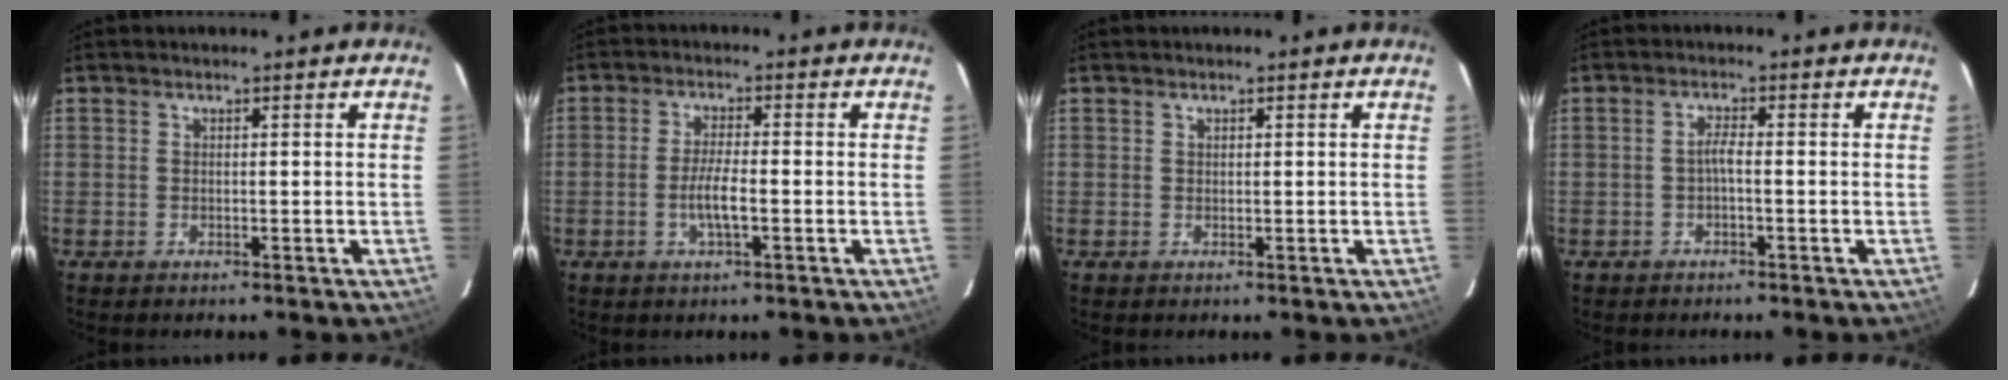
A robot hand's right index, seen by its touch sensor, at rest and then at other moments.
{"total": 4.5, "force": [-1.4, 0.5, 4.3], "torque": [-0.084, -0.002, -0.027]}
{"total": 0.0}
{"total": 1.6, "force": [-0.6, 0.2, 1.5], "torque": [-0.029, 0.006, -0.013]}